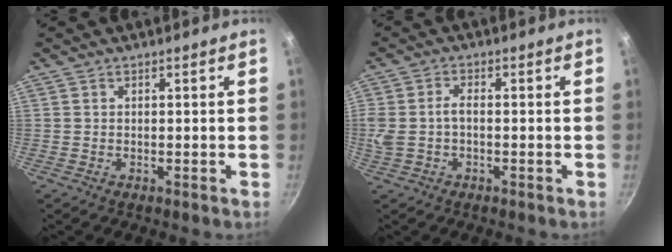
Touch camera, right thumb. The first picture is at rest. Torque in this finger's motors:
{"motor_torque": [-0.02, 0.08, 0.02, -0.02, 0.07]}